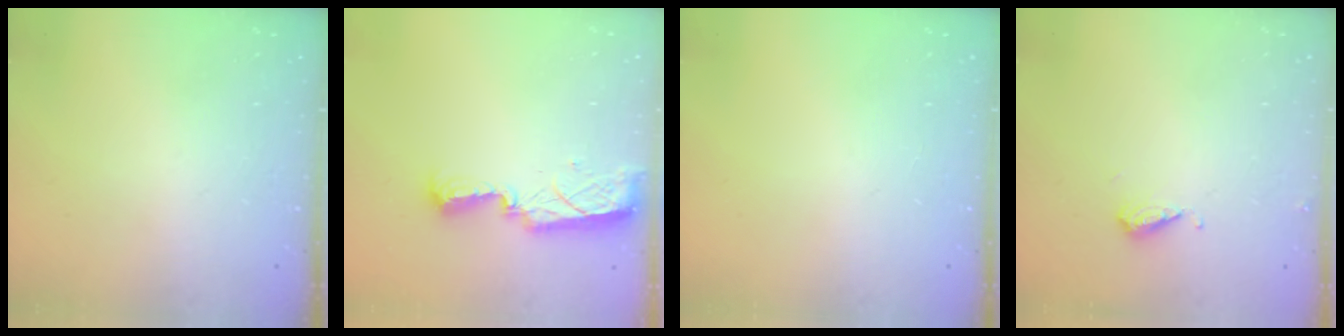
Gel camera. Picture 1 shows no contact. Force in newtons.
{"total": 7.9, "press": 7.9, "slide": 0.9}
{"total": 0.0}
{"total": 6.2, "press": 6.2, "slide": 0.8}